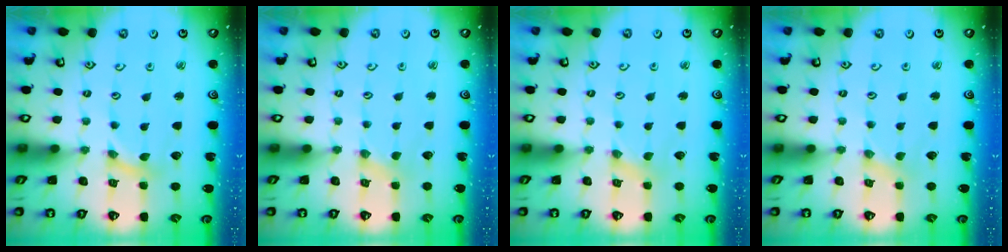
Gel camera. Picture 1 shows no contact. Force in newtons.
{"total": 0.0}
{"total": 0.0}
{"total": 0.0}